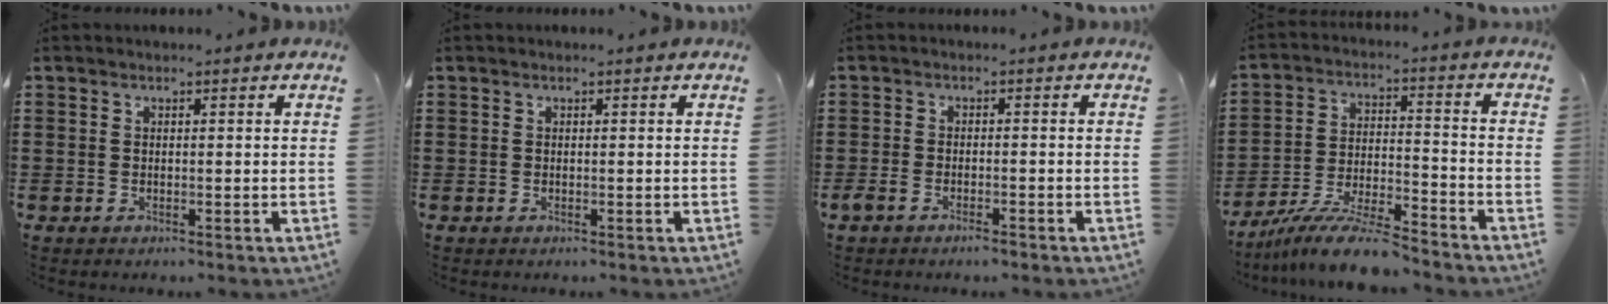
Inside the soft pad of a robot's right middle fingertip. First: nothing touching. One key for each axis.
{"total": 0.0}
{"total": 1.9, "fx": -1.4, "fy": 0.6, "fz": 1.2, "tx": -0.021, "ty": 0.000, "tz": -0.025}
{"total": 10.0, "fx": -9.1, "fy": 0.7, "fz": 4.0, "tx": -0.072, "ty": 0.013, "tz": -0.176}